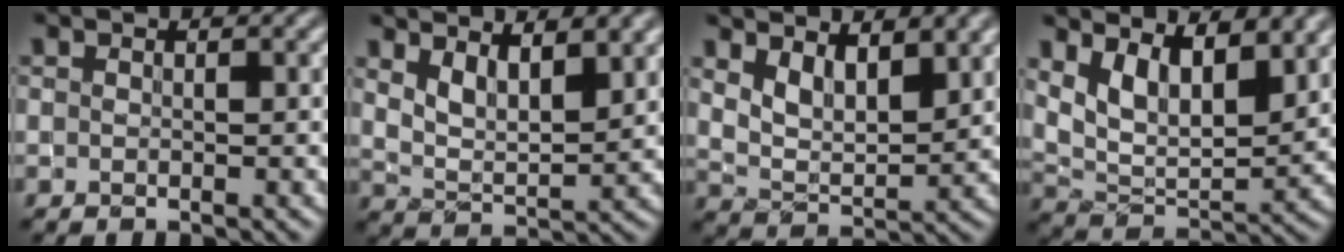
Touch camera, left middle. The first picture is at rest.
{"total": 4.6, "force": [3.1, 1.6, 3.0], "torque": [-0.057, -0.006, 0.058]}
{"total": 4.5, "force": [2.8, 1.9, 2.9], "torque": [-0.058, -0.009, 0.052]}
{"total": 7.4, "force": [4.1, 3.4, 5.1], "torque": [-0.096, -0.009, 0.074]}